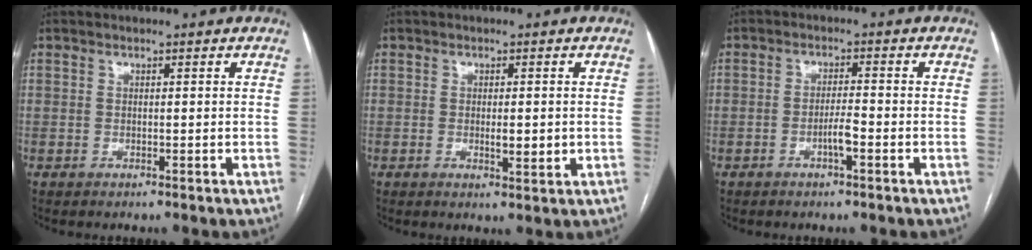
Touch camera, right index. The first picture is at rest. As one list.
[{"total": 2.9, "force": [-0.2, 0.9, 2.8], "torque": [-0.044, -0.004, -0.001]}, {"total": 2.8, "force": [-1.2, 0.3, 2.4], "torque": [-0.044, 0.002, -0.022]}]